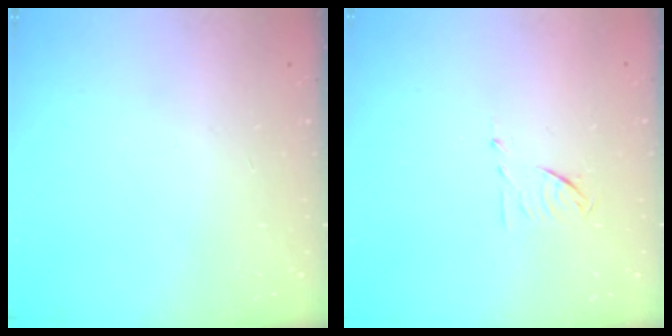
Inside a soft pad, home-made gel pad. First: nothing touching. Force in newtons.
{"total": 5.1, "press": 5.0, "slide": 1.1}